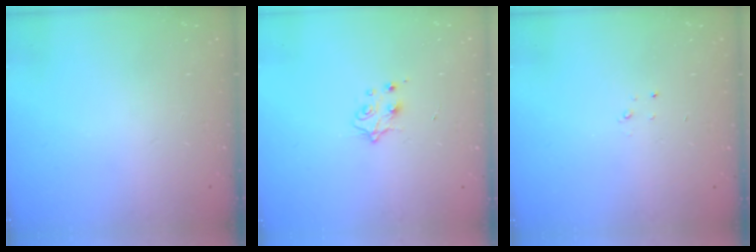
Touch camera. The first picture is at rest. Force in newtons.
{"total": 4.1, "press": 4.0, "slide": 0.6}
{"total": 1.5, "press": 1.5, "slide": 0.2}